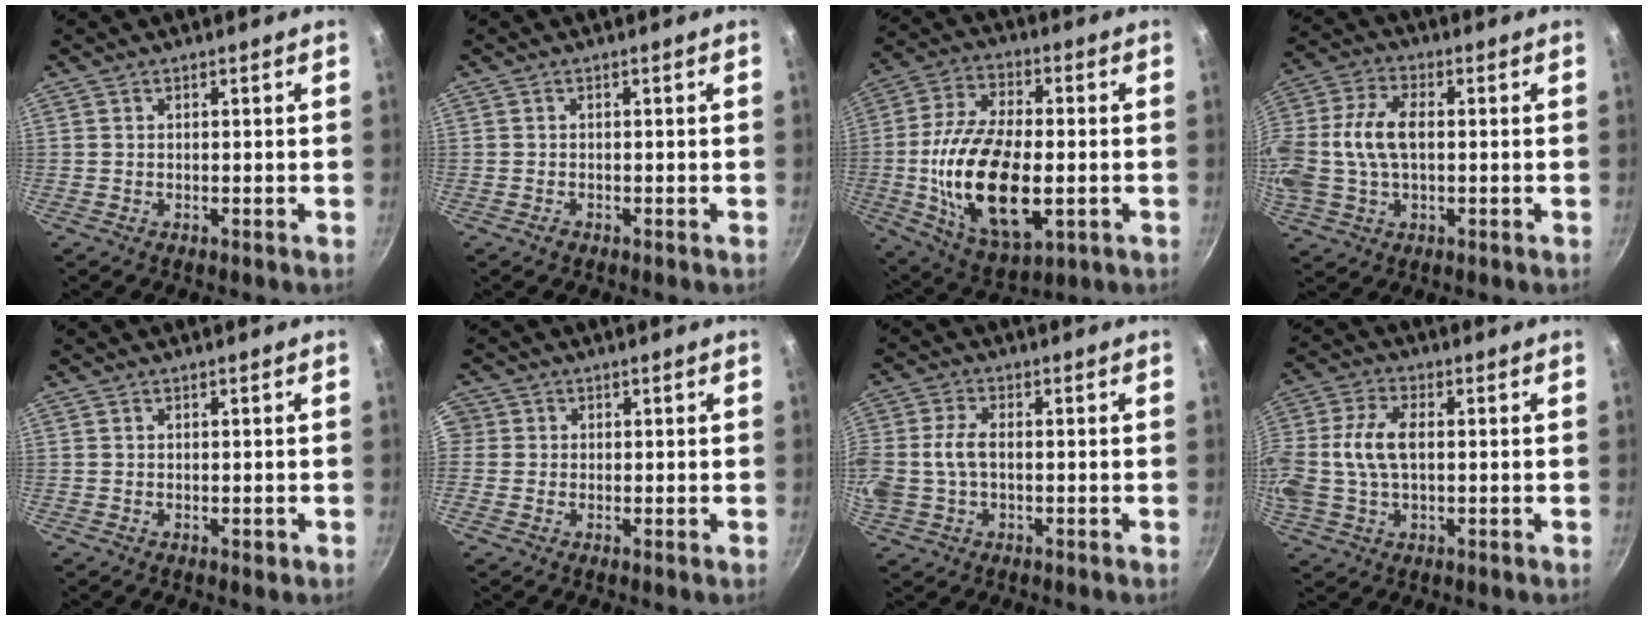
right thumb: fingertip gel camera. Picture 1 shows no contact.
{"total": 0.8, "force": [-0.6, 0.5, 0.3], "torque": [-0.003, 0.001, -0.013]}
{"total": 21.7, "force": [-3.1, 10.9, 18.5], "torque": [-0.345, 0.002, -0.041]}
{"total": 15.0, "force": [0.3, 9.0, 12.0], "torque": [-0.284, 0.017, 0.005]}
{"total": 0.7, "force": [-0.2, 0.4, 0.5], "torque": [0.001, 0.000, -0.005]}
{"total": 1.5, "force": [-0.1, 1.4, 0.4], "torque": [0.002, 0.003, -0.006]}
{"total": 8.1, "force": [-0.4, 5.1, 6.3], "torque": [-0.151, 0.017, -0.008]}
{"total": 11.9, "force": [0.5, 6.8, 9.8], "torque": [-0.230, 0.016, 0.010]}